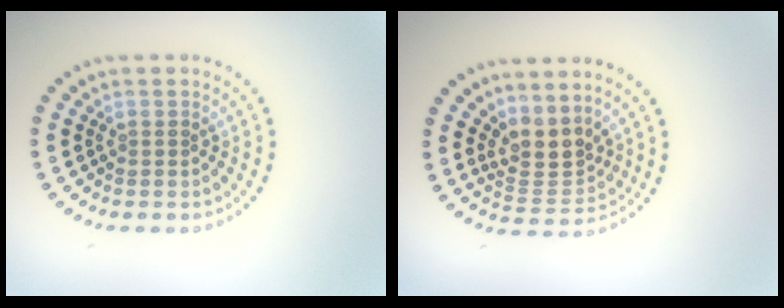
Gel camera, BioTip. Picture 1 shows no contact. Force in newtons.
{"total": 3.2, "press": 2.4, "slide": 2.1}